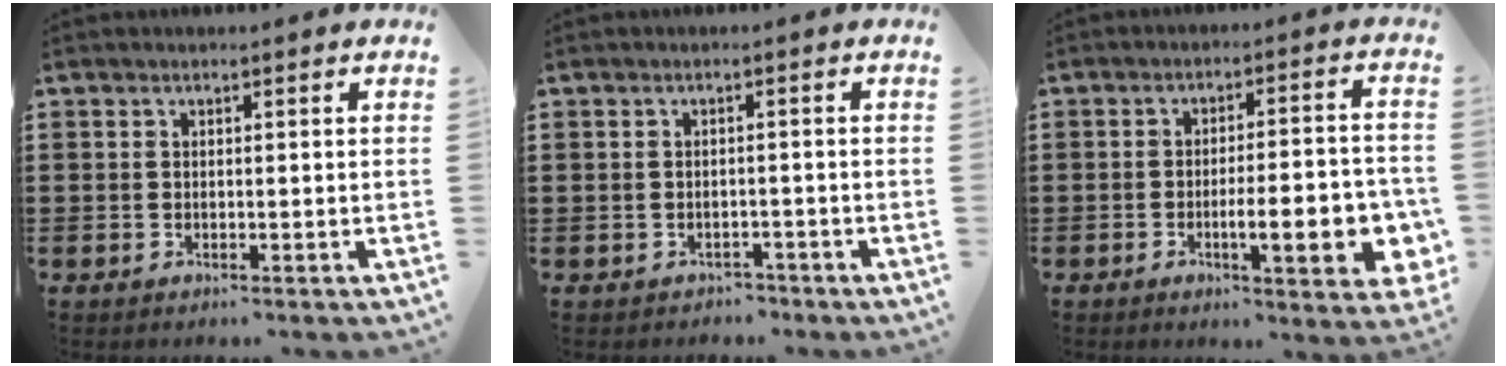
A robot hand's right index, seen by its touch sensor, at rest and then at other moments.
{"total": 1.3, "force": [-1.1, 0.7, -0.1], "torque": [-0.003, 0.004, -0.026]}
{"total": 9.4, "force": [-2.7, 2.4, 8.7], "torque": [-0.123, -0.005, -0.044]}